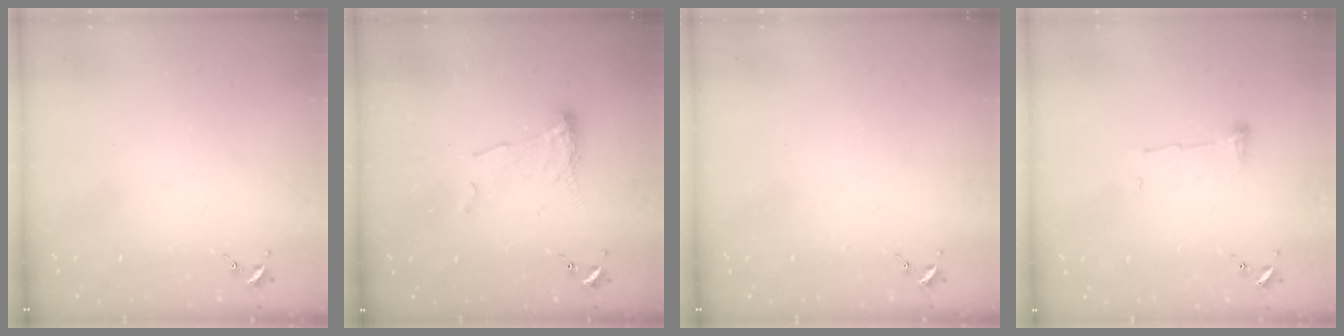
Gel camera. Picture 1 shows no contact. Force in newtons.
{"total": 8.2, "press": 8.1, "slide": 0.4}
{"total": 0.0}
{"total": 5.4, "press": 5.4, "slide": 0.6}